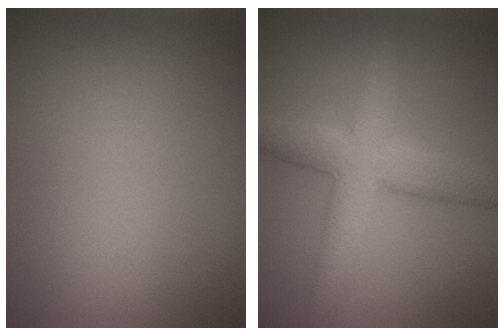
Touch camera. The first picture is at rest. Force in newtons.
{"total": 6.5, "press": 6.5, "slide": 0.4}